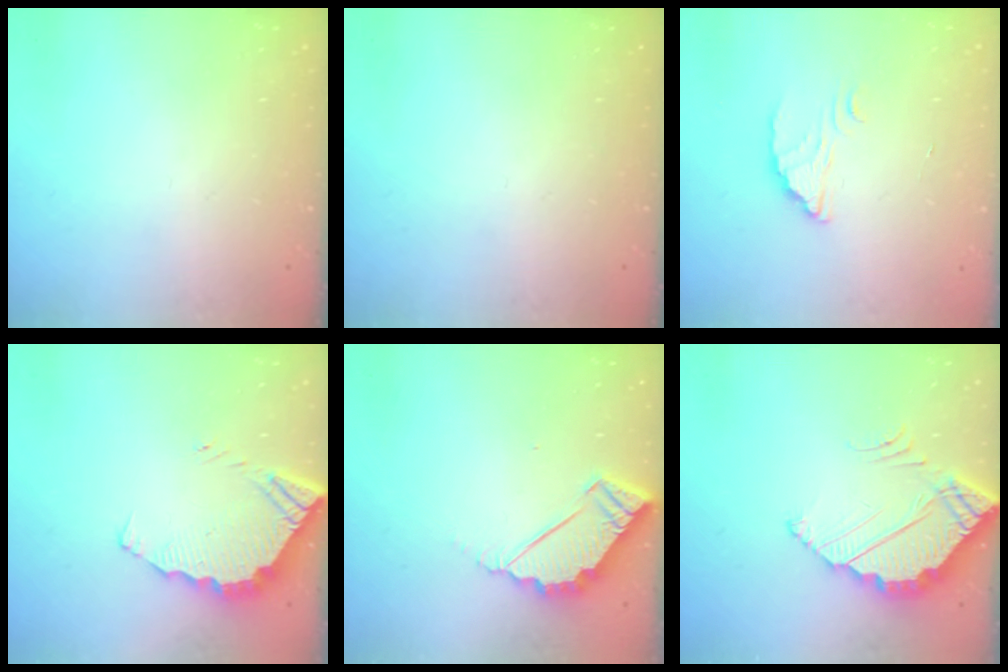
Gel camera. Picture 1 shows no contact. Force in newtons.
{"total": 0.0}
{"total": 2.3, "press": 2.3, "slide": 0.2}
{"total": 4.5, "press": 4.5, "slide": 0.2}
{"total": 4.9, "press": 4.8, "slide": 0.4}
{"total": 4.0, "press": 4.0, "slide": 0.3}